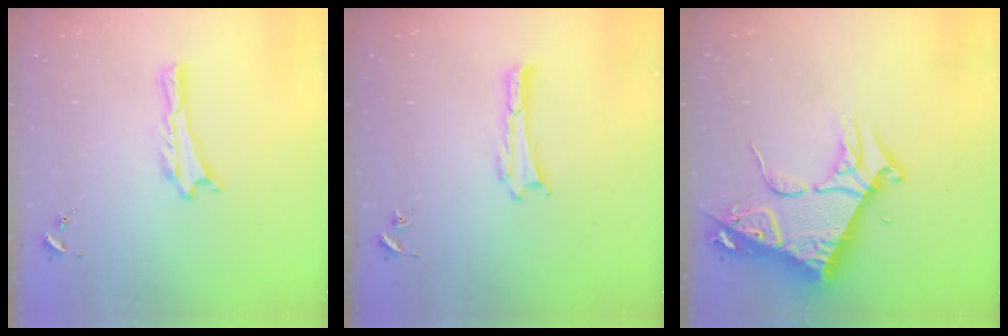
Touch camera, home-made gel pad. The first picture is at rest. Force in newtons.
{"total": 0.0}
{"total": 9.9, "press": 9.9, "slide": 1.1}